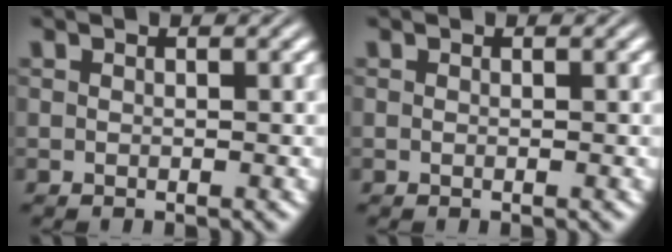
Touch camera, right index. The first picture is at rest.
{"total": 0.0}